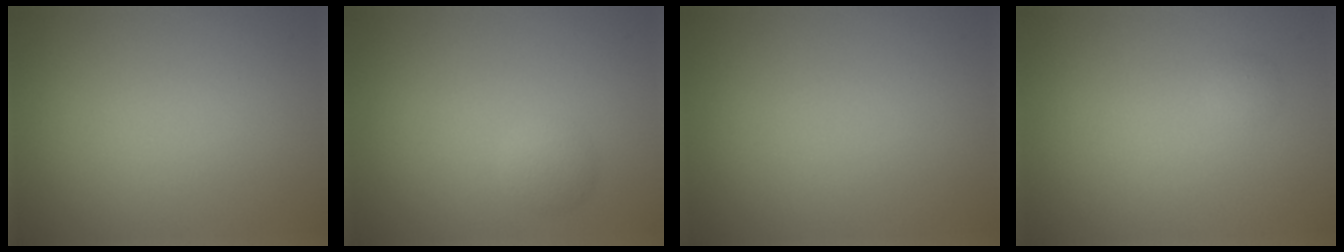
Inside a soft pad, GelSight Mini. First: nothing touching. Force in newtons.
{"total": 1.3, "press": 1.3, "slide": 0.2}
{"total": 0.0}
{"total": 0.6, "press": 0.6, "slide": 0.0}